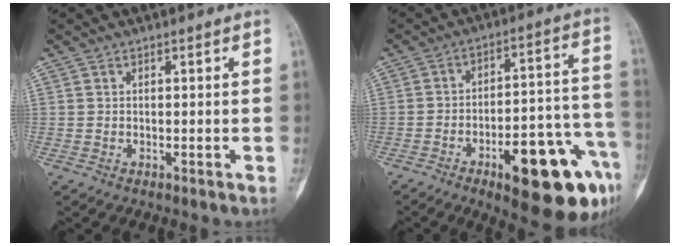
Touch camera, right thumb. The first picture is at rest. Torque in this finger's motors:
{"motor_torque": [2.37, 1.83, 1.40, -1.36, 0.15]}